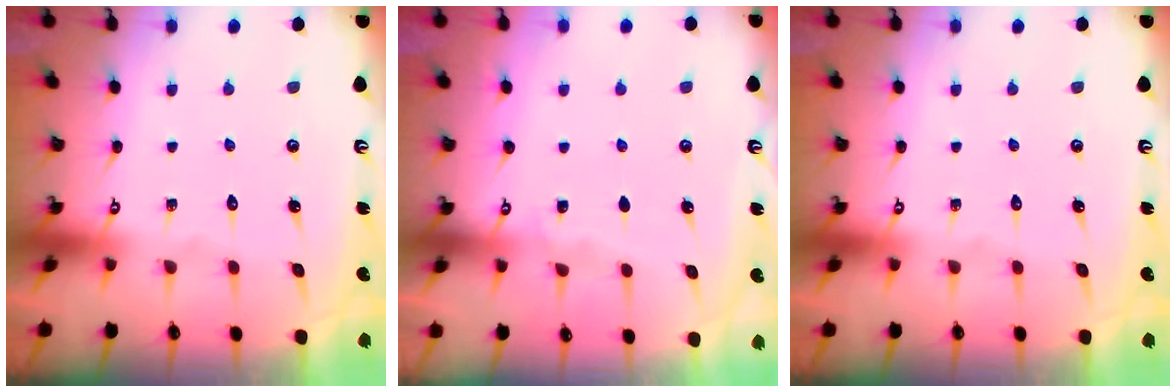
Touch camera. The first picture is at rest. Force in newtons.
{"total": 2.9, "press": 2.8, "slide": 0.4}
{"total": 0.0}